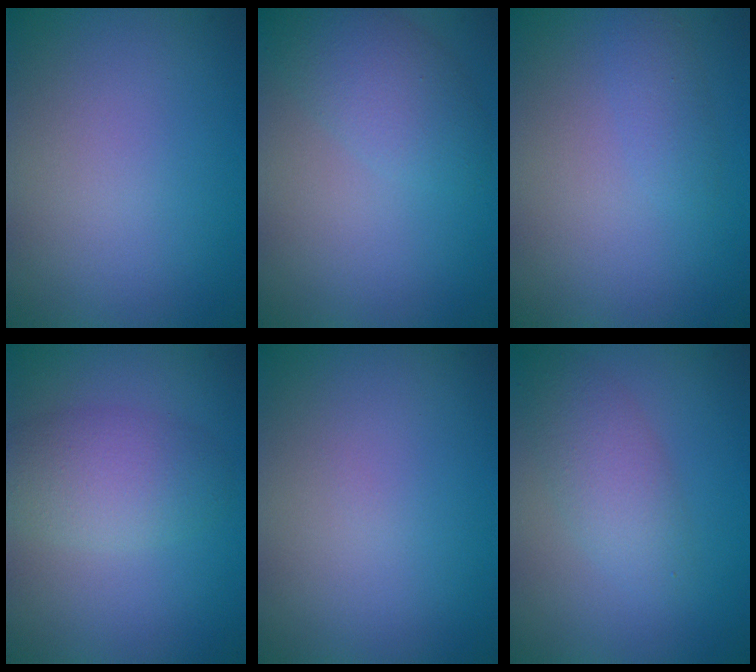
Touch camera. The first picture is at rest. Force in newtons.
{"total": 3.8, "press": 3.8, "slide": 0.1}
{"total": 1.3, "press": 1.3, "slide": 0.1}
{"total": 3.7, "press": 3.7, "slide": 0.1}
{"total": 0.0}
{"total": 2.9, "press": 2.9, "slide": 0.1}